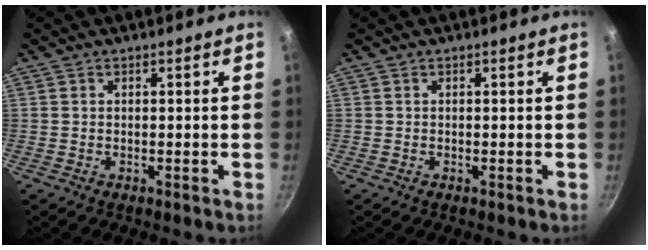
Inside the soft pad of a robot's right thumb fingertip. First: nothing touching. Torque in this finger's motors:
{"motor_torque": [0.32, 0.20, 0.09, 0.48, 0.01]}